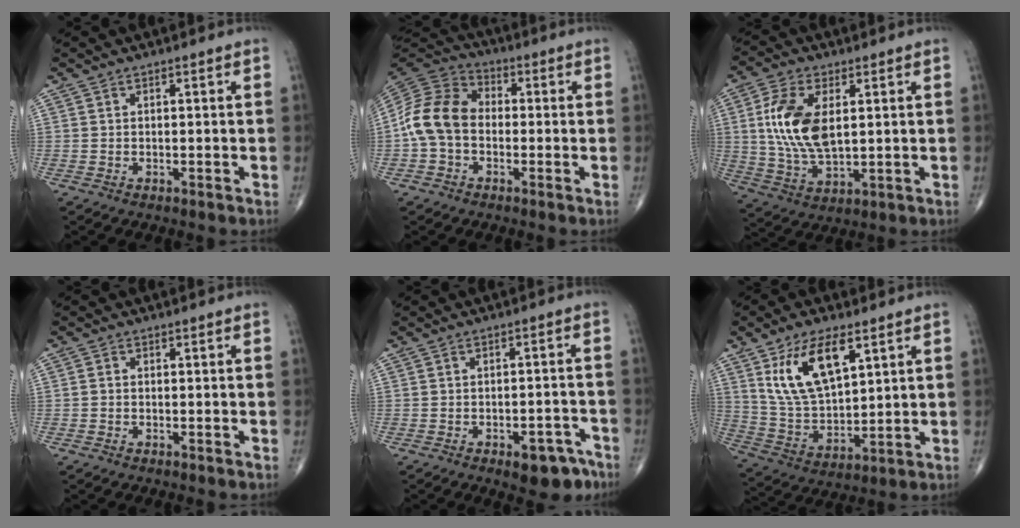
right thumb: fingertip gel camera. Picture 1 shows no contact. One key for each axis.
{"total": 12.2, "fx": -1.5, "fy": 9.0, "fz": 8.1, "tx": -0.152, "ty": 0.036, "tz": -0.041}
{"total": 13.4, "fx": 2.5, "fy": 7.0, "fz": 11.2, "tx": -0.224, "ty": -0.010, "tz": 0.053}
{"total": 0.8, "fx": -0.2, "fy": 0.6, "fz": 0.4, "tx": -0.005, "ty": 0.001, "tz": -0.007}
{"total": 7.2, "fx": -4.5, "fy": 3.6, "fz": 4.3, "tx": -0.032, "ty": 0.036, "tz": -0.053}
{"total": 14.6, "fx": 6.8, "fy": 6.8, "fz": 11.0, "tx": -0.191, "ty": -0.027, "tz": 0.141}